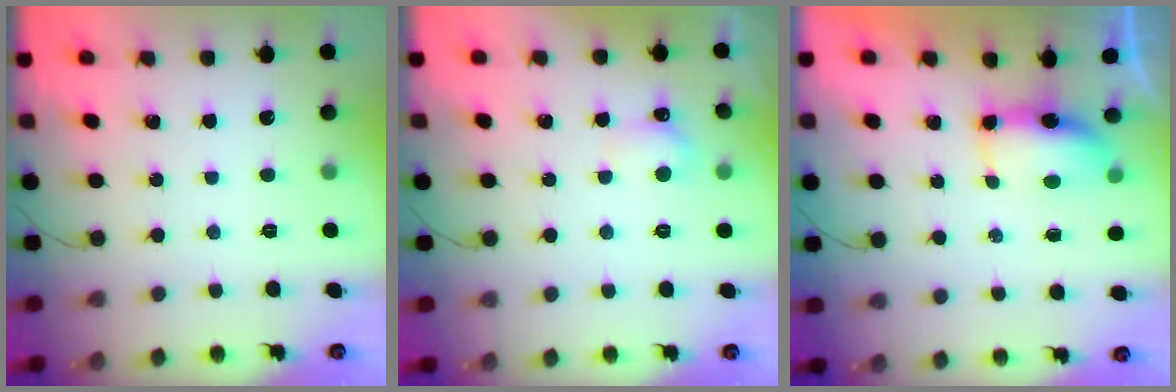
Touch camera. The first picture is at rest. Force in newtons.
{"total": 5.1, "press": 4.9, "slide": 1.3}
{"total": 8.6, "press": 7.0, "slide": 5.0}